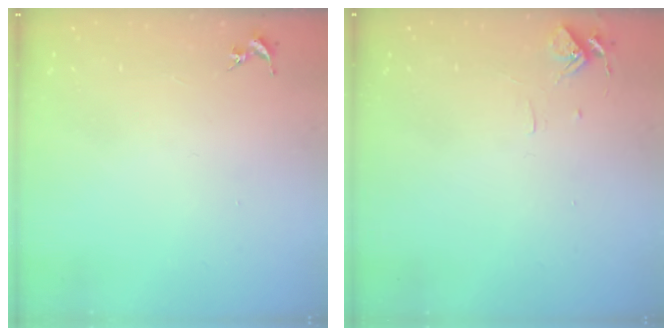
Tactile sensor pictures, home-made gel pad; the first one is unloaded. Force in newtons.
{"total": 6.2, "press": 6.2, "slide": 0.5}